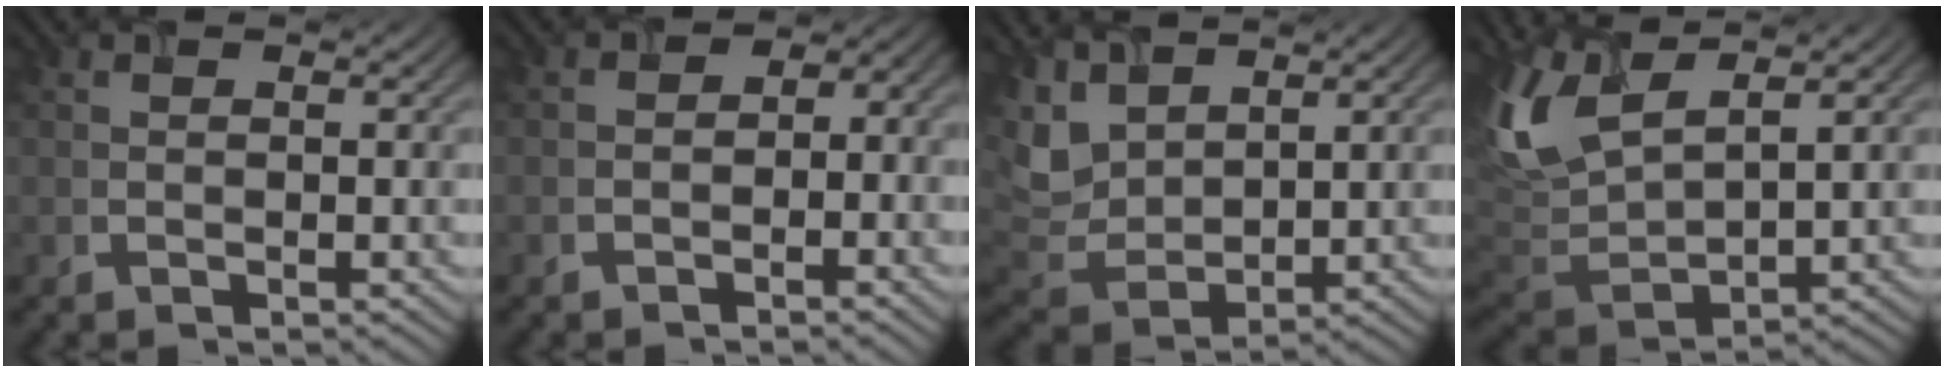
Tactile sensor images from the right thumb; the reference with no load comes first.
{"total": 2.5, "force": [-1.6, 1.6, 1.2], "torque": [-0.013, -0.010, -0.023]}
{"total": 6.6, "force": [4.3, 3.7, 3.3], "torque": [-0.106, -0.001, 0.099]}
{"total": 8.9, "force": [4.5, 3.6, 6.7], "torque": [-0.181, 0.004, 0.095]}